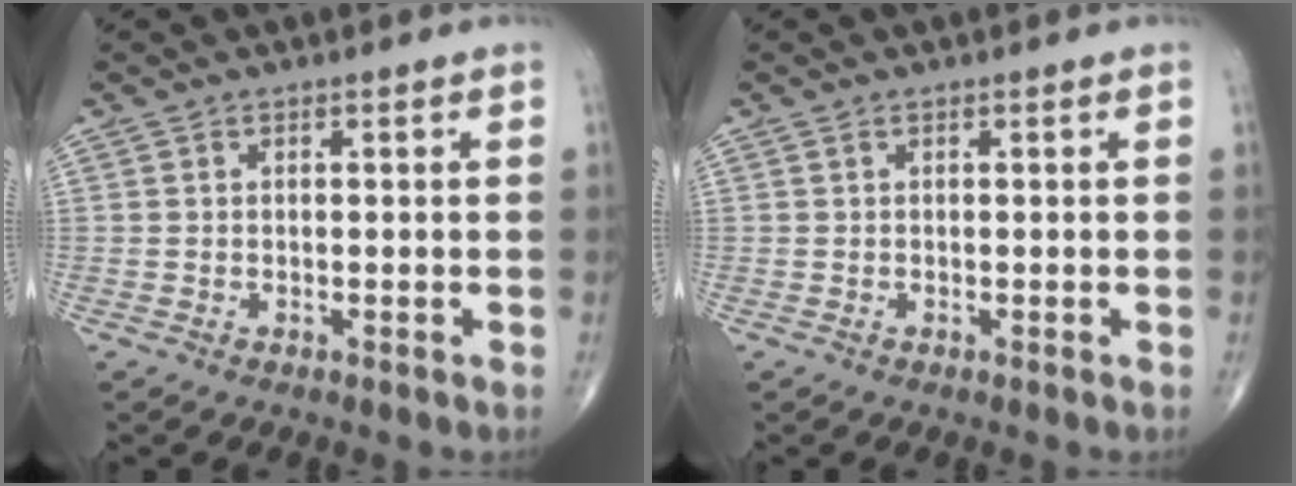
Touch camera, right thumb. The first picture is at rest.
{"total": 0.0}